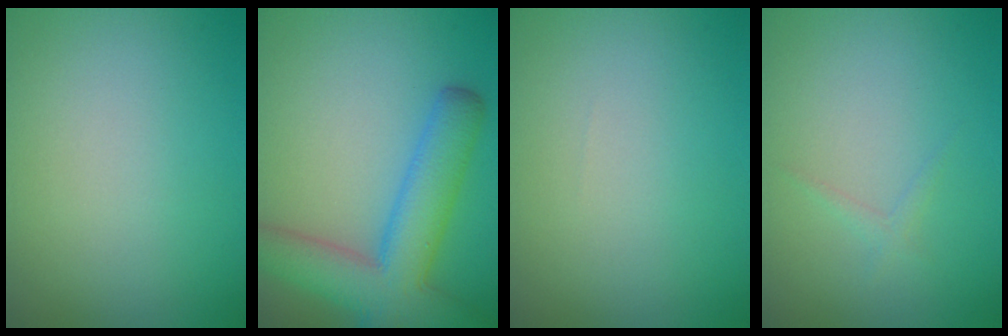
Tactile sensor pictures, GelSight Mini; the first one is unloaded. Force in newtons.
{"total": 7.6, "press": 7.6, "slide": 0.4}
{"total": 0.0}
{"total": 0.7, "press": 0.7, "slide": 0.0}